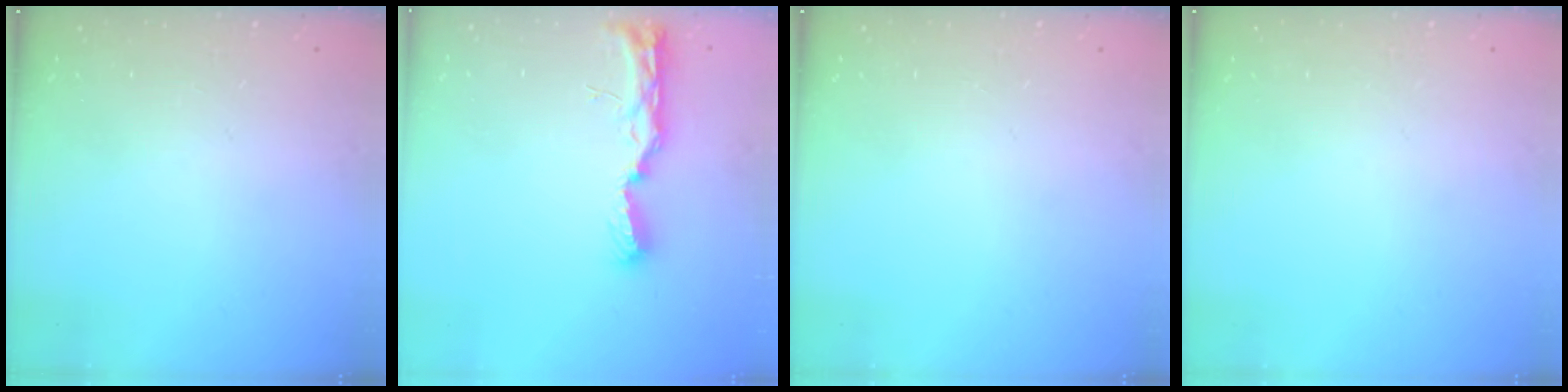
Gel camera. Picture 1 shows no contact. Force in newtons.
{"total": 11.2, "press": 9.8, "slide": 5.4}
{"total": 0.0}
{"total": 0.0}